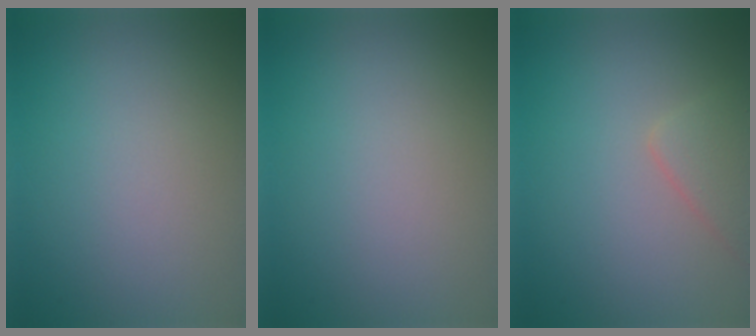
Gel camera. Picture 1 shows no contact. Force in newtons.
{"total": 0.0}
{"total": 2.3, "press": 2.3, "slide": 0.1}